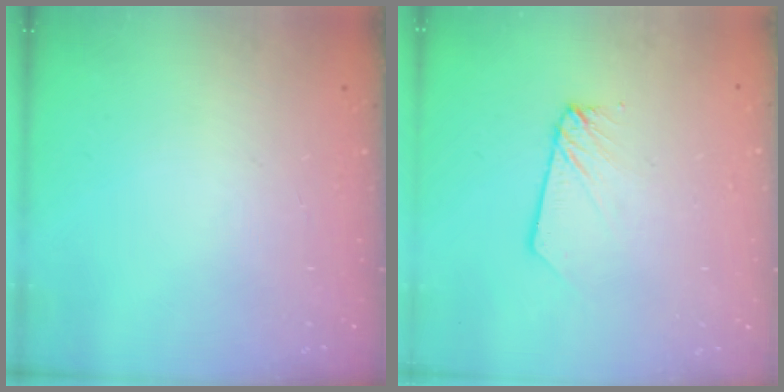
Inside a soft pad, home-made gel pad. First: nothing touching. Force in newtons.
{"total": 2.7, "press": 2.7, "slide": 0.2}